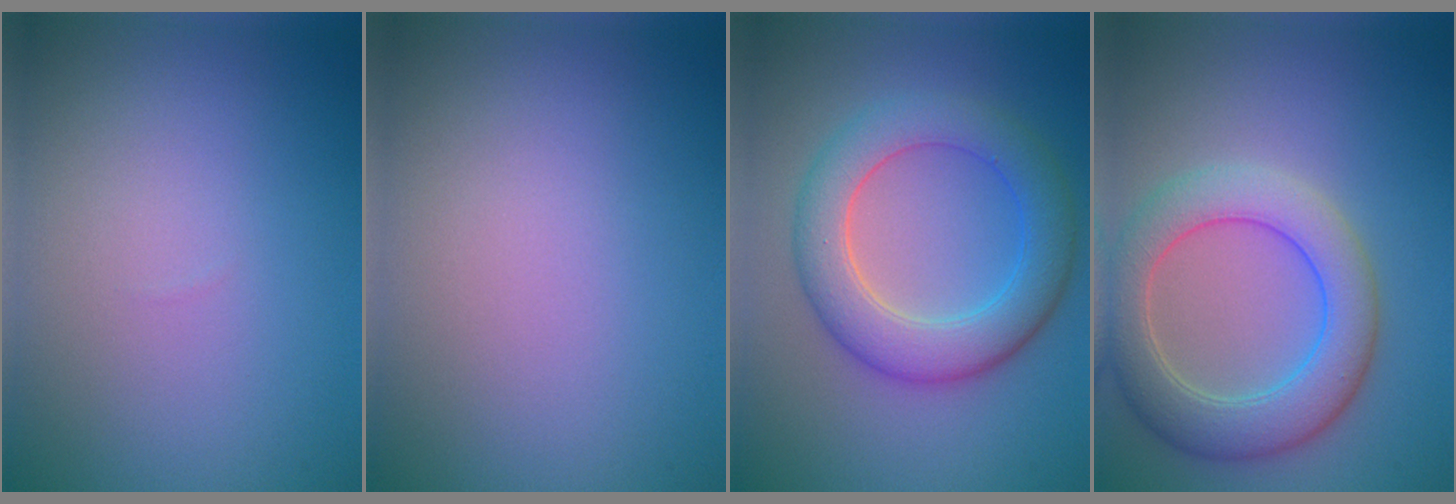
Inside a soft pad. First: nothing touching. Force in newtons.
{"total": 0.0}
{"total": 6.5, "press": 6.4, "slide": 0.5}
{"total": 6.4, "press": 6.4, "slide": 0.3}